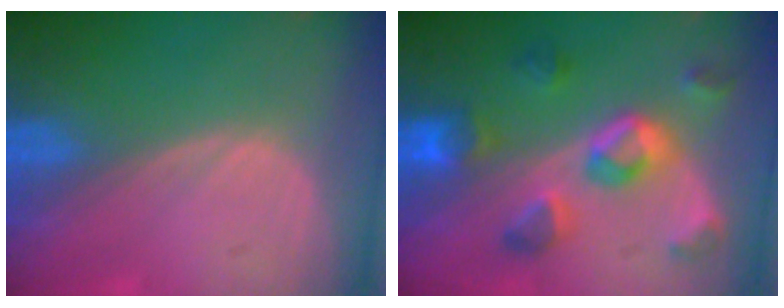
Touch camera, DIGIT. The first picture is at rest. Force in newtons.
{"total": 8.0, "press": 7.9, "slide": 1.3}